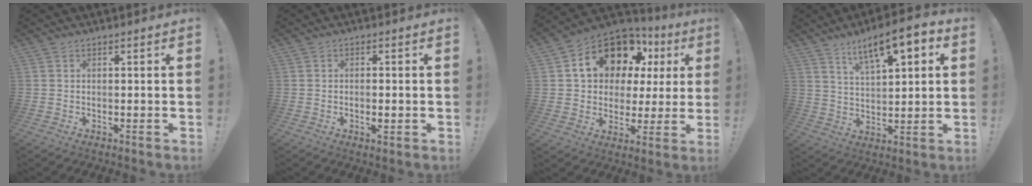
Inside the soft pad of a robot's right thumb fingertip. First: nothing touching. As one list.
[{"total": 2.2, "force": [-0.7, 0.5, 2.1], "torque": [-0.025, -0.001, -0.012]}, {"total": 16.2, "force": [8.6, 10.7, 8.6], "torque": [-0.139, -0.047, 0.164]}, {"total": 11.8, "force": [6.5, 3.8, 9.1], "torque": [-0.145, -0.026, 0.105]}]